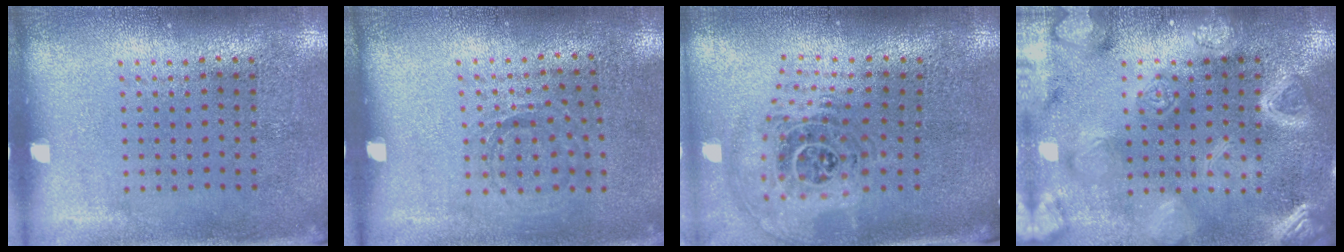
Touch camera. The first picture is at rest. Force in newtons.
{"total": 0.8, "press": 0.7, "slide": 0.3}
{"total": 1.7, "press": 1.4, "slide": 1.0}
{"total": 5.6, "press": 5.6, "slide": 0.6}